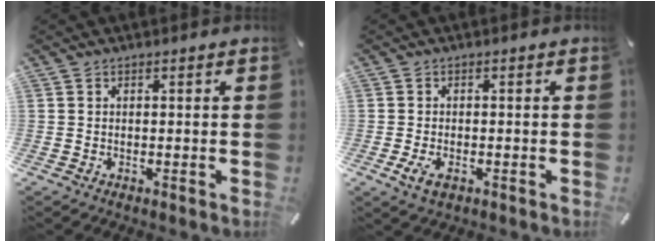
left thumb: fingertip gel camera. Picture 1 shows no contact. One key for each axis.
{"total": 3.3, "fx": -1.4, "fy": 1.7, "fz": 2.4, "tx": -0.061, "ty": -0.003, "tz": -0.027}